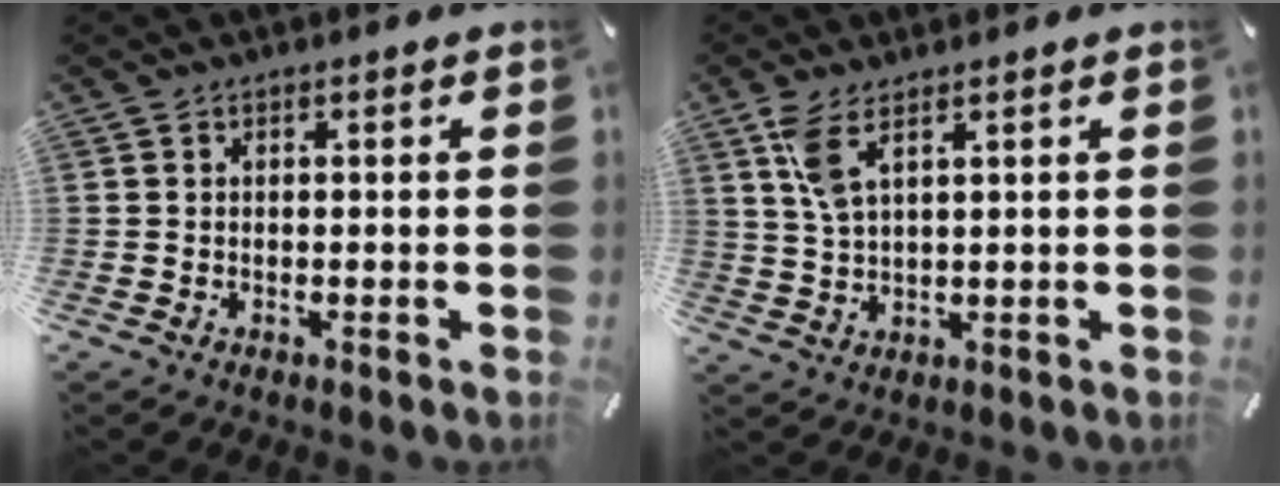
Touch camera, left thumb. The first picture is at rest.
{"total": 5.7, "force": [2.9, 1.8, 4.6], "torque": [-0.106, -0.004, 0.050]}